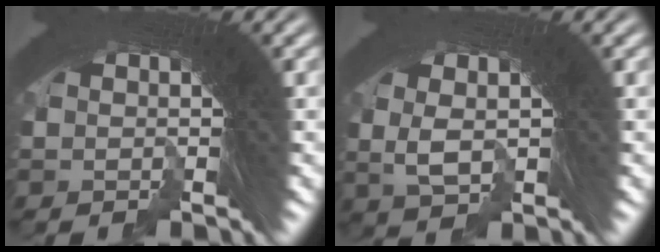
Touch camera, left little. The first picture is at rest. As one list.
[{"total": 5.8, "force": [-0.3, 5.0, 3.0], "torque": [-0.080, -0.004, -0.007]}]